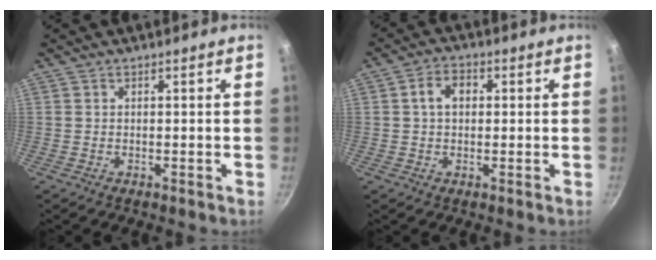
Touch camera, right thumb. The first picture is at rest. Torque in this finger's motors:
{"motor_torque": [-0.43, 0.49, 0.42, 0.03, 0.15]}